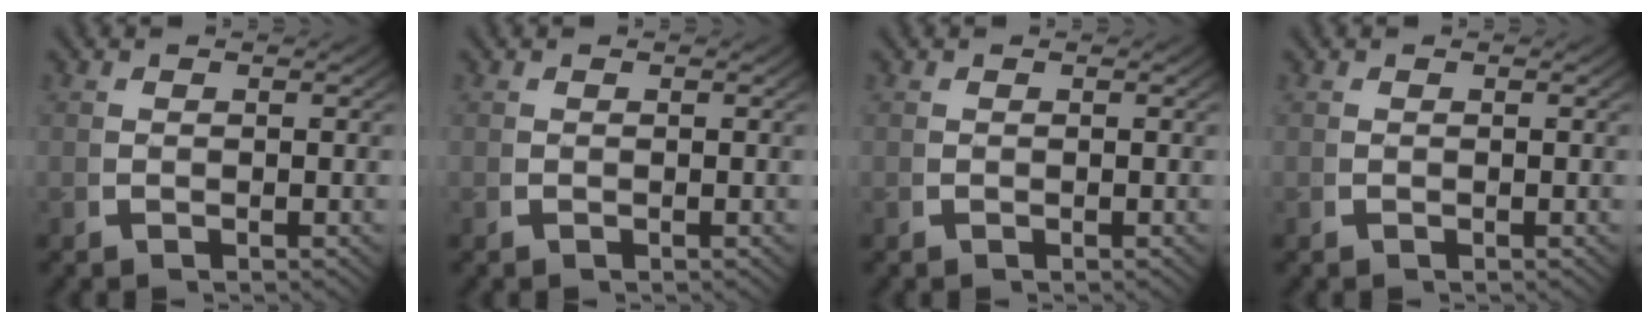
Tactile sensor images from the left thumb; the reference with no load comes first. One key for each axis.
{"total": 0.0}
{"total": 0.0}
{"total": 0.0}